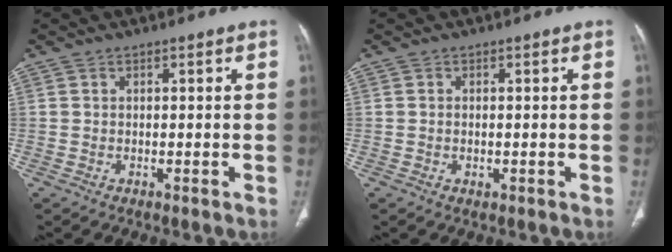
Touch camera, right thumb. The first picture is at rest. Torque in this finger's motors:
{"motor_torque": [-0.23, -0.05, -0.19, 0.18, 0.04]}